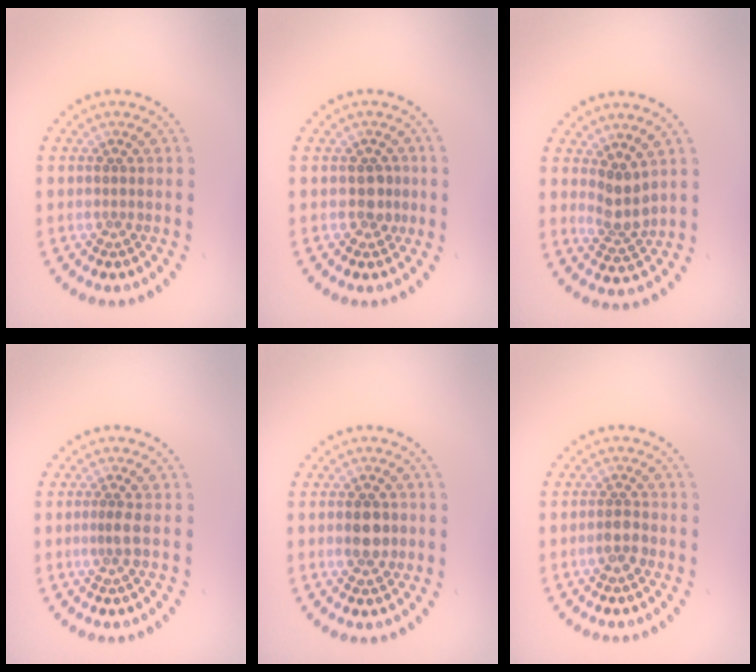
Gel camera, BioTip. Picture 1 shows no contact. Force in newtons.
{"total": 1.5, "press": 1.4, "slide": 0.6}
{"total": 2.5, "press": 1.9, "slide": 1.5}
{"total": 1.0, "press": 0.6, "slide": 0.8}
{"total": 2.9, "press": 2.9, "slide": 0.0}
{"total": 1.7, "press": 1.4, "slide": 0.8}